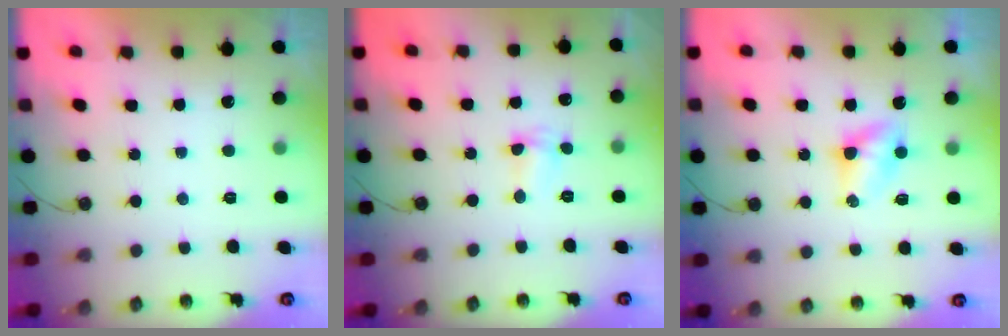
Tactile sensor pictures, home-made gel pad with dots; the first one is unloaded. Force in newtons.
{"total": 2.1, "press": 2.0, "slide": 0.5}
{"total": 4.0, "press": 4.0, "slide": 0.4}